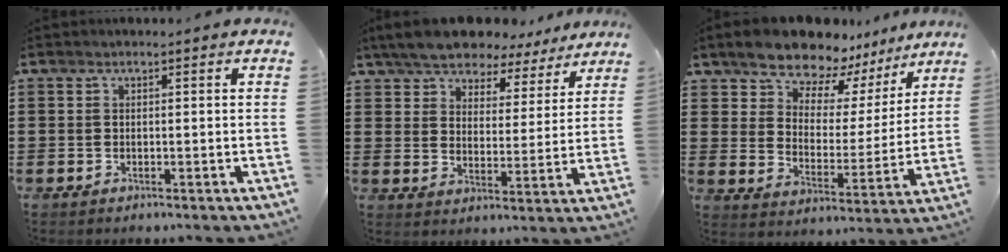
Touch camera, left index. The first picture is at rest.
{"total": 7.3, "force": [7.0, 1.4, 1.5], "torque": [-0.065, -0.033, 0.126]}
{"total": 9.8, "force": [8.9, 3.6, 1.9], "torque": [-0.073, -0.061, 0.162]}